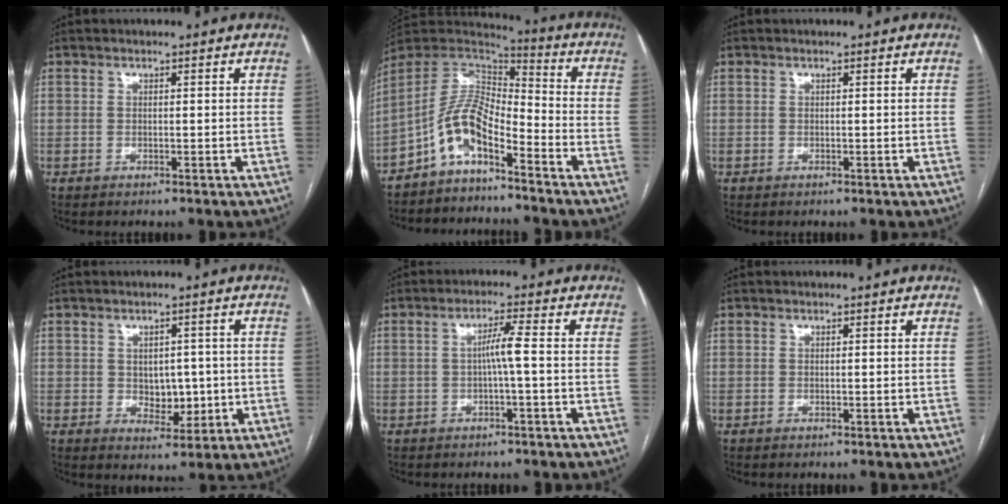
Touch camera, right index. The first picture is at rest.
{"total": 9.6, "force": [-5.8, 3.2, 6.9], "torque": [-0.142, 0.029, -0.113]}
{"total": 0.0}
{"total": 5.0, "force": [-0.2, 3.4, 3.7], "torque": [-0.044, 0.004, 0.007]}
{"total": 3.4, "force": [-0.4, -0.4, 3.3], "torque": [-0.059, 0.008, -0.004]}
{"total": 0.0}